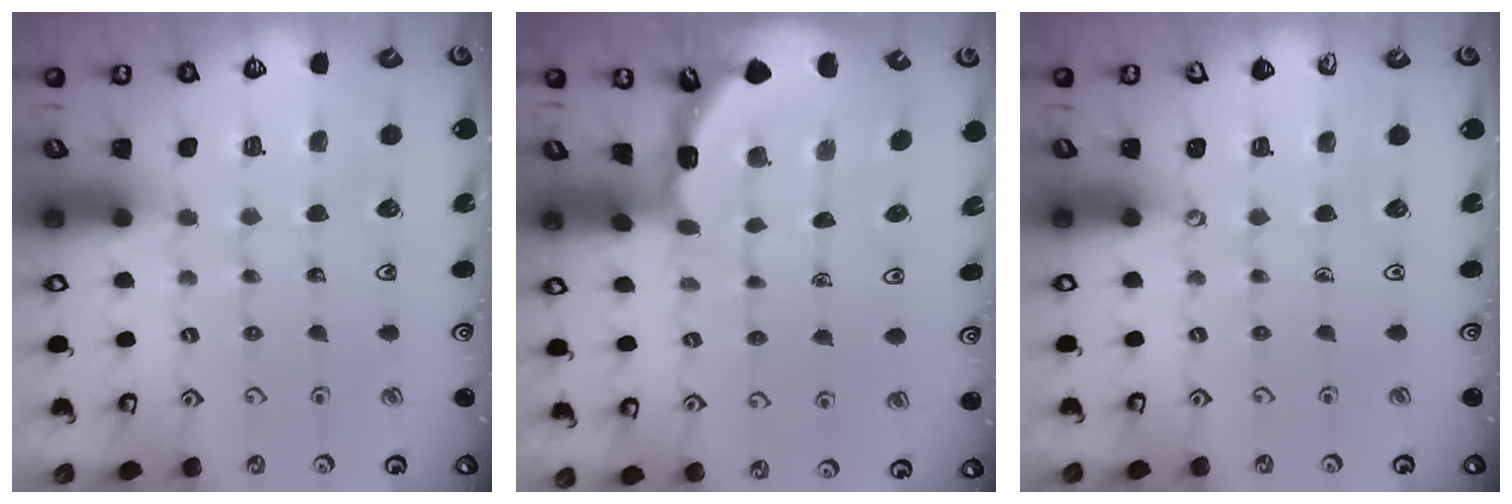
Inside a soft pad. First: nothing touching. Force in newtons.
{"total": 1.9, "press": 1.9, "slide": 0.1}
{"total": 0.0}